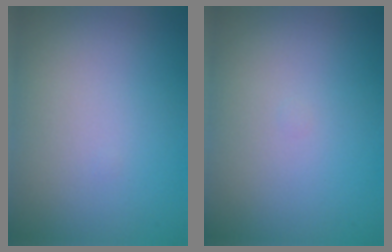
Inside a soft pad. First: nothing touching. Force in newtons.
{"total": 0.0}